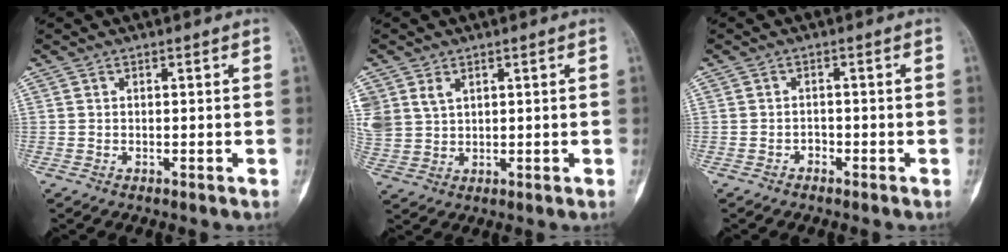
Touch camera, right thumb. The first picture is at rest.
{"total": 7.0, "force": [3.1, 5.1, 3.6], "torque": [-0.083, 0.000, 0.077]}
{"total": 1.2, "force": [-0.9, 0.8, 0.2], "torque": [0.000, 0.006, -0.019]}